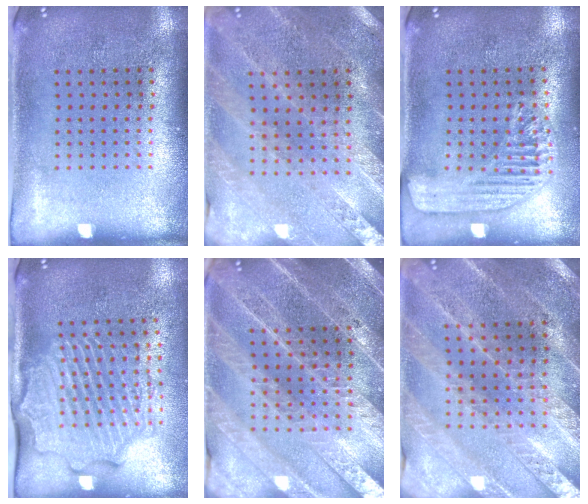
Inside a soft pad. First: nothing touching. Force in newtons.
{"total": 0.8, "press": 0.8, "slide": 0.2}
{"total": 1.7, "press": 1.6, "slide": 0.5}
{"total": 2.6, "press": 2.3, "slide": 1.3}
{"total": 4.4, "press": 3.9, "slide": 2.0}
{"total": 2.4, "press": 2.4, "slide": 0.3}